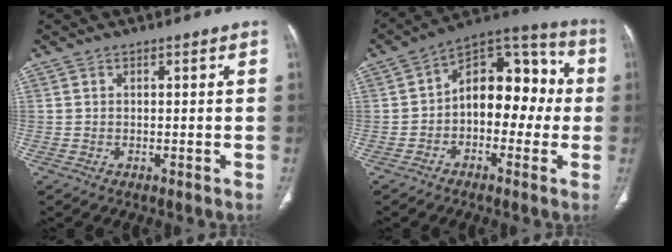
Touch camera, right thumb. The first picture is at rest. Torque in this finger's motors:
{"motor_torque": [-0.17, 0.36, 0.13, -0.37, 0.26]}